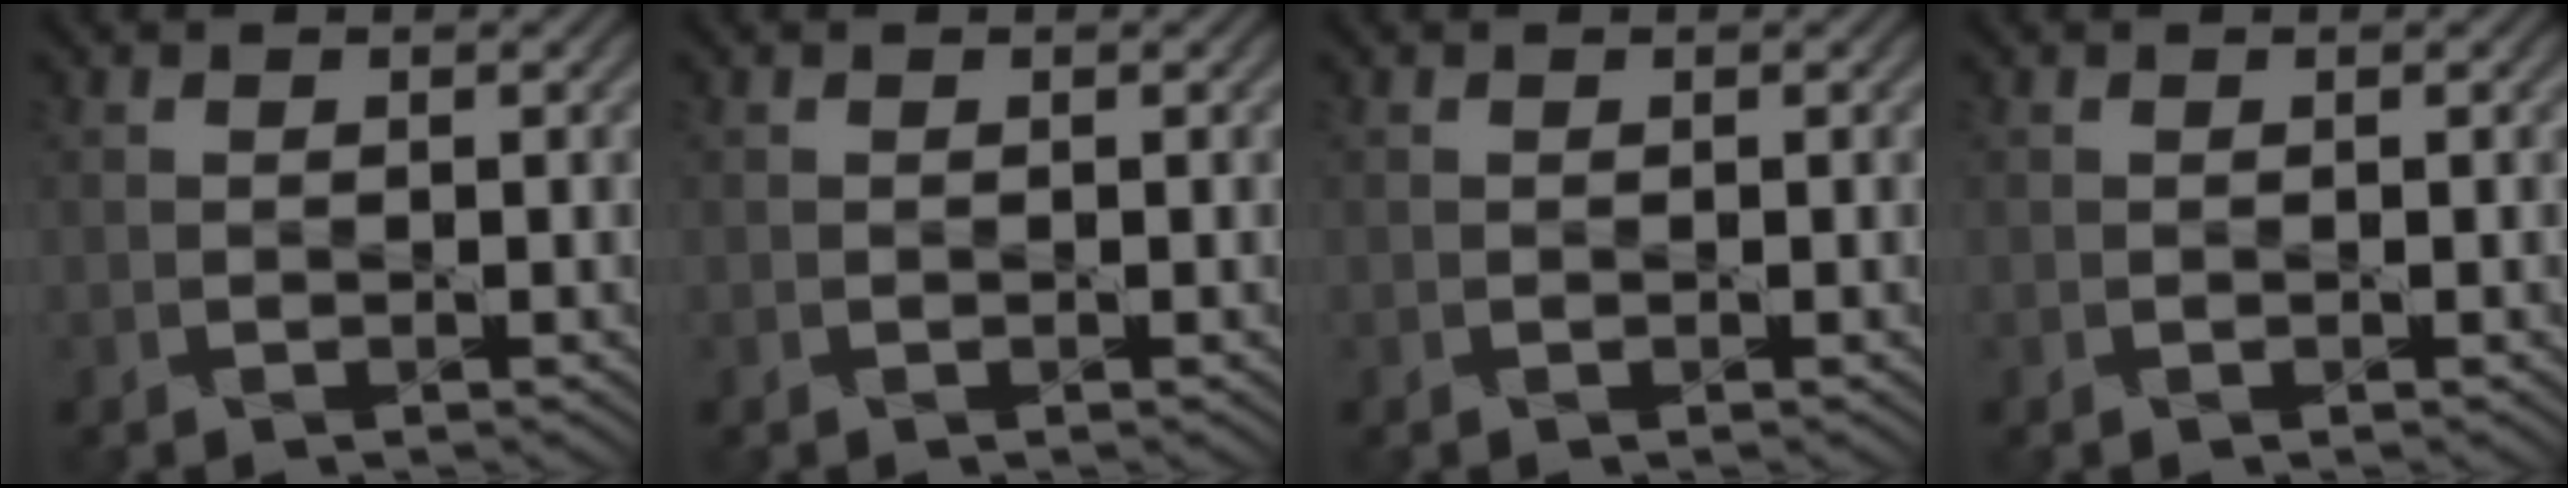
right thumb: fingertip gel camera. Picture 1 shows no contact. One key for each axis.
{"total": 0.0}
{"total": 0.0}
{"total": 0.0}